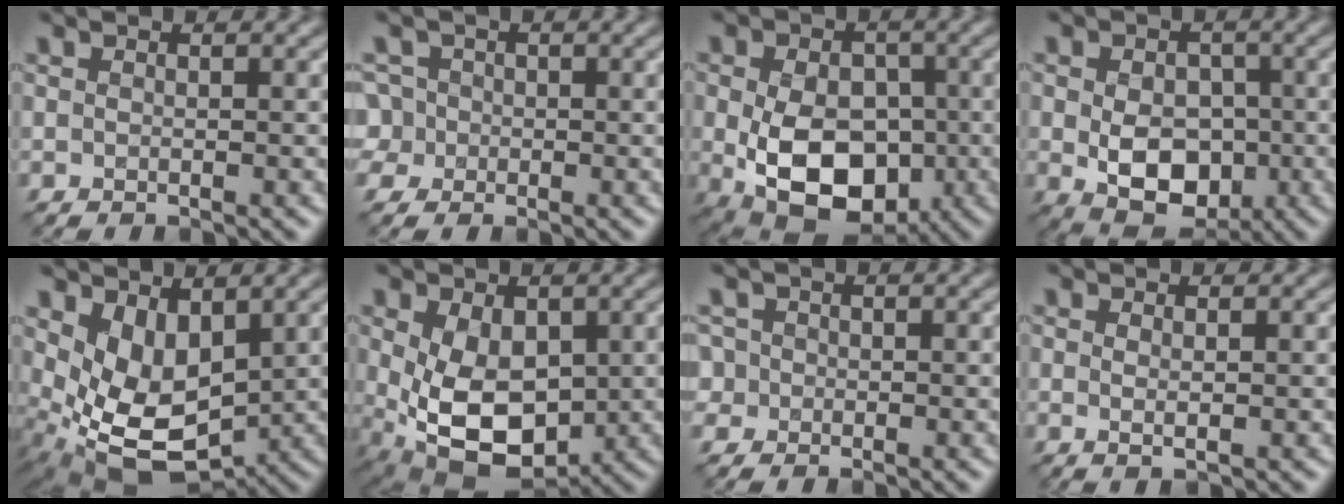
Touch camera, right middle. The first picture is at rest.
{"total": 3.8, "force": [-0.4, 3.6, 1.2], "torque": [-0.013, 0.027, -0.028]}
{"total": 10.6, "force": [-2.0, 7.3, 7.4], "torque": [-0.138, -0.033, -0.030]}
{"total": 7.1, "force": [-1.2, 5.0, 4.9], "torque": [-0.091, -0.016, -0.016]}
{"total": 7.5, "force": [0.6, 4.8, 5.7], "torque": [-0.119, -0.026, 0.024]}
{"total": 8.2, "force": [-0.6, 5.3, 6.2], "torque": [-0.130, -0.021, 0.002]}
{"total": 2.0, "force": [0.2, 2.0, 0.5], "torque": [0.003, 0.013, -0.010]}
{"total": 1.0, "force": [0.0, 0.2, 0.9], "torque": [-0.018, -0.002, 0.000]}